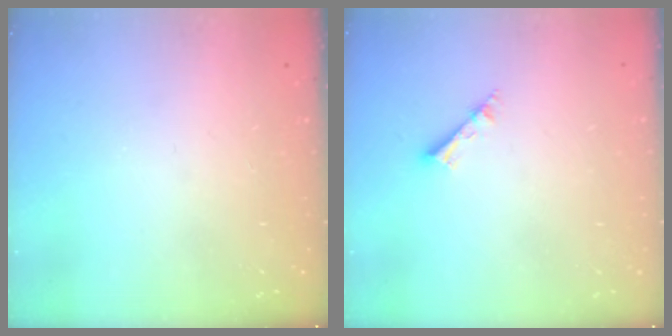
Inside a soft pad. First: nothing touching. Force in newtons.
{"total": 2.3, "press": 2.3, "slide": 0.1}